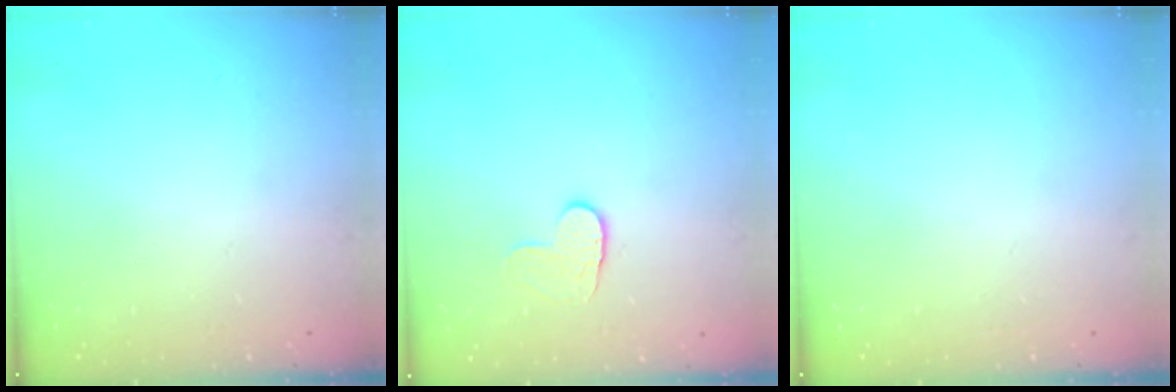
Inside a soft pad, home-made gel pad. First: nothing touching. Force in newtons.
{"total": 5.0, "press": 4.9, "slide": 0.5}
{"total": 0.0}